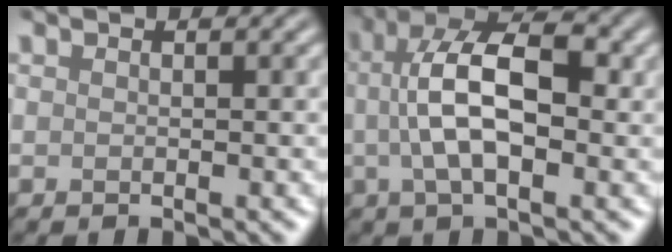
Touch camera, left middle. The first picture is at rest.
{"total": 7.7, "force": [0.6, 3.3, 6.9], "torque": [-0.129, 0.018, 0.005]}